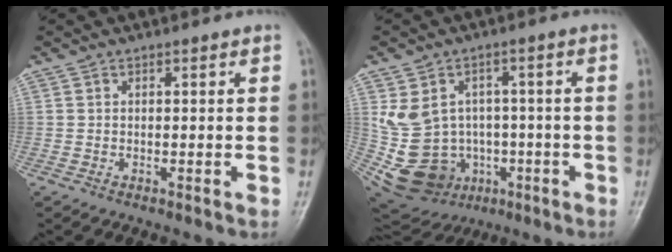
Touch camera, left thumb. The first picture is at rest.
{"total": 16.3, "force": [-1.8, 14.1, 8.1], "torque": [-0.153, 0.027, 0.002]}